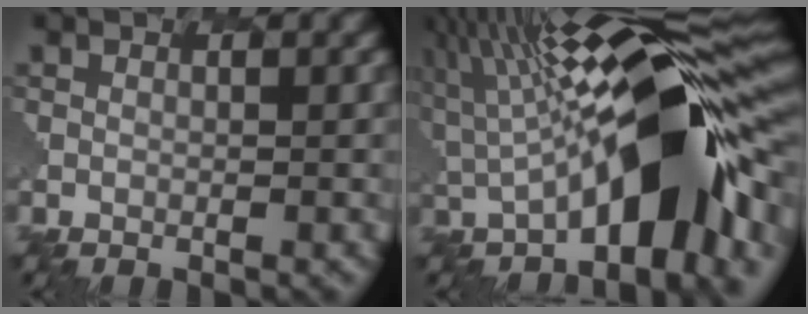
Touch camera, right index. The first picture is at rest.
{"total": 12.0, "force": [-0.4, 4.4, 11.1], "torque": [-0.185, 0.020, -0.032]}